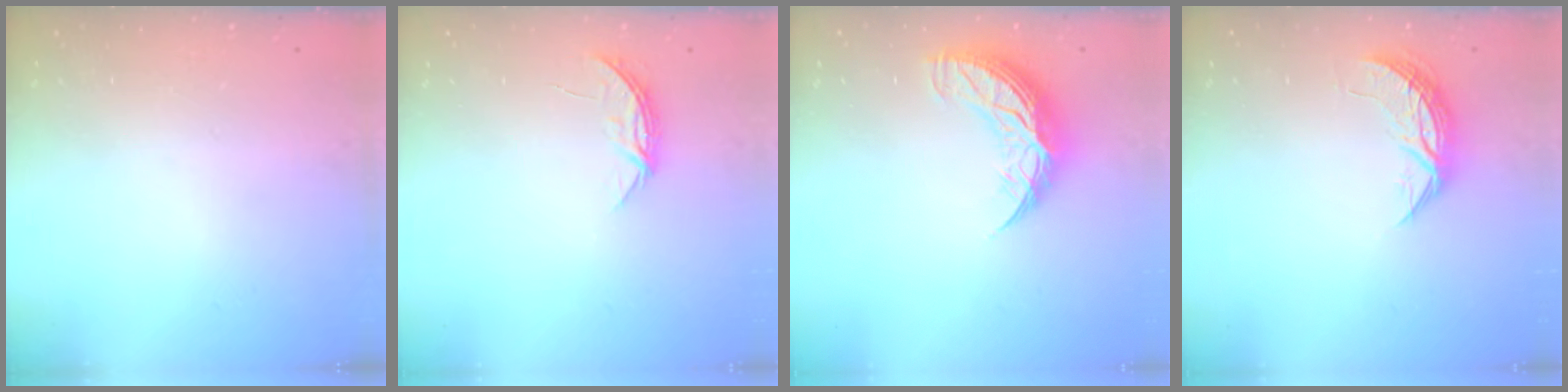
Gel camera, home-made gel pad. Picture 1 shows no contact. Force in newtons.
{"total": 4.0, "press": 4.0, "slide": 0.5}
{"total": 11.5, "press": 11.5, "slide": 0.9}
{"total": 7.1, "press": 7.1, "slide": 0.4}